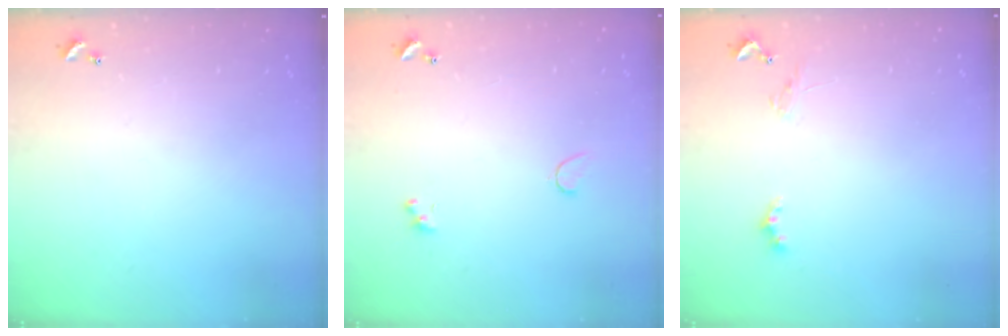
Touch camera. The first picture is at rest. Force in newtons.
{"total": 1.3, "press": 1.0, "slide": 0.8}
{"total": 1.1, "press": 1.1, "slide": 0.4}